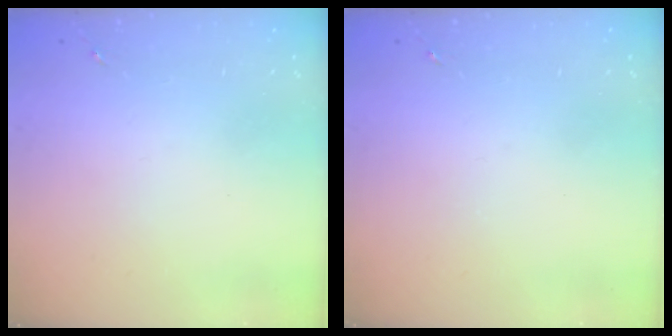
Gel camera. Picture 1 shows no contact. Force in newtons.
{"total": 0.0}